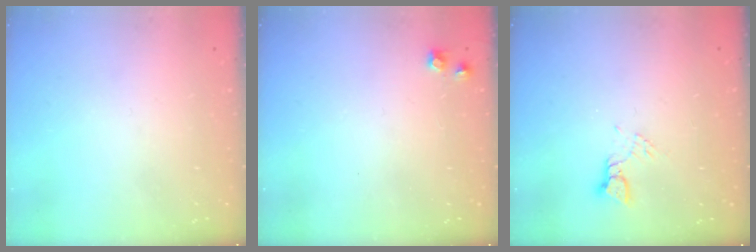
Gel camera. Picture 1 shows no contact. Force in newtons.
{"total": 6.3, "press": 6.3, "slide": 0.5}
{"total": 2.7, "press": 2.7, "slide": 0.2}